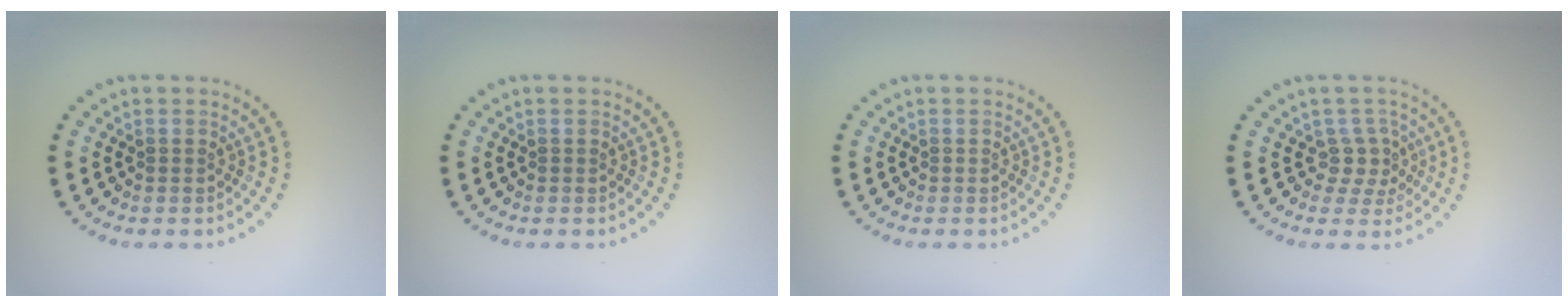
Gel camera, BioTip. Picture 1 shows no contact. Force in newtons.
{"total": 0.0}
{"total": 0.0}
{"total": 2.1, "press": 1.6, "slide": 1.4}